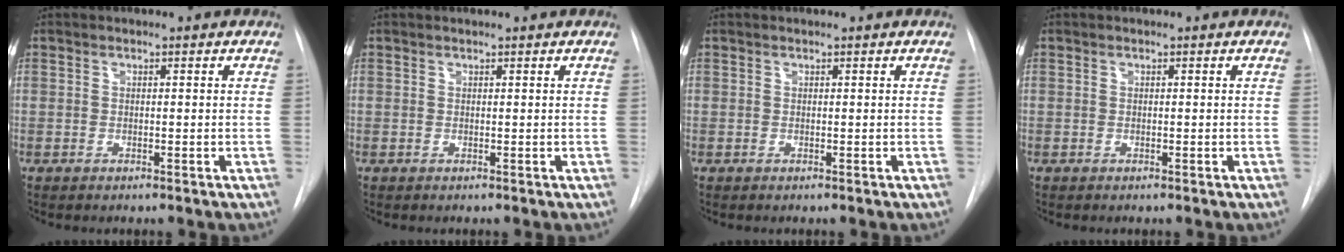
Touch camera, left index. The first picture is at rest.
{"total": 0.7, "force": [0.7, 0.0, 0.2], "torque": [-0.005, 0.008, 0.012]}
{"total": 0.0}
{"total": 0.0}